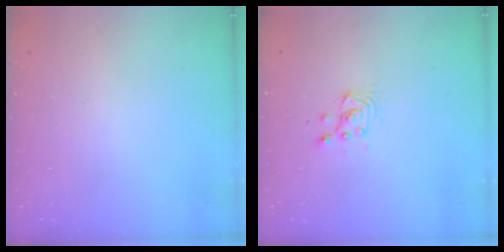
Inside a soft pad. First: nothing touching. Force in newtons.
{"total": 3.1, "press": 3.1, "slide": 0.3}